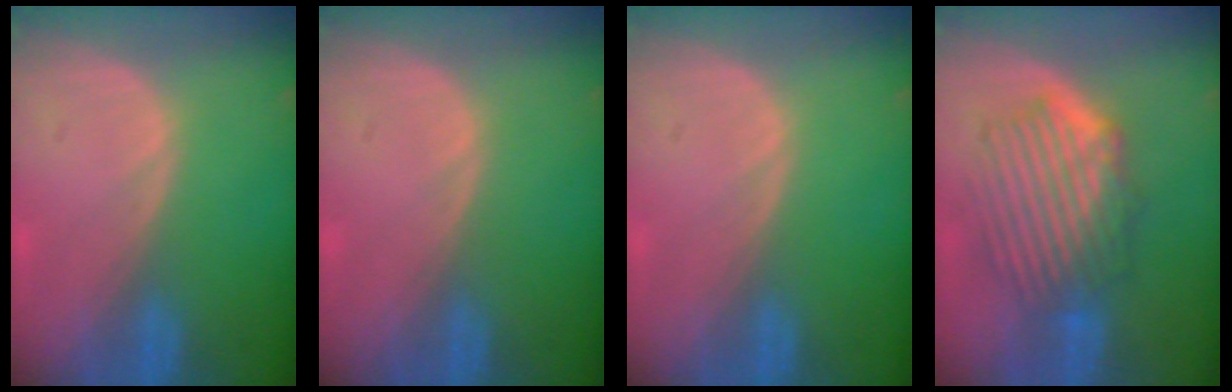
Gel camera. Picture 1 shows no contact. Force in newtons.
{"total": 0.0}
{"total": 0.0}
{"total": 8.7, "press": 7.9, "slide": 3.6}